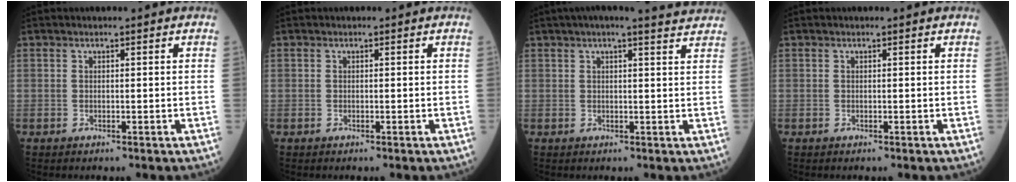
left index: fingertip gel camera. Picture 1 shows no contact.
{"total": 0.0}
{"total": 8.6, "force": [7.4, 0.3, 4.3], "torque": [-0.059, 0.025, 0.077]}
{"total": 0.0}